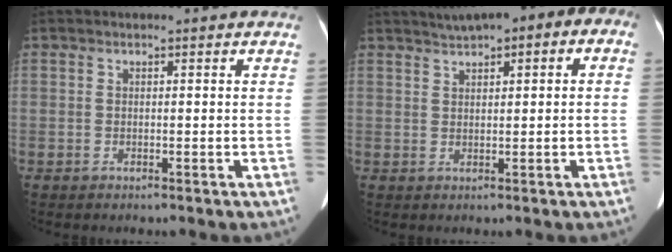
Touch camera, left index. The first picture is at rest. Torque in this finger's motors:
{"motor_torque": [1.03, -1.11, 0.04, 0.02]}